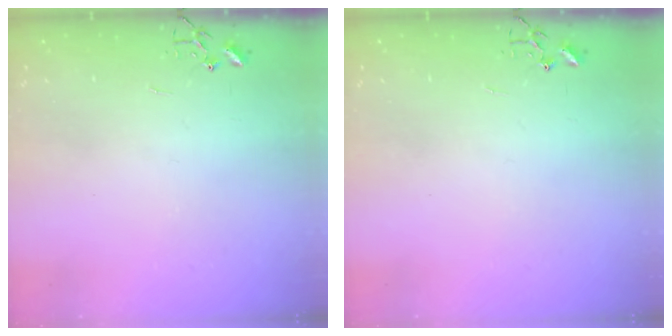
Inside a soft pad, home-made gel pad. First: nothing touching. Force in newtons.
{"total": 0.0}